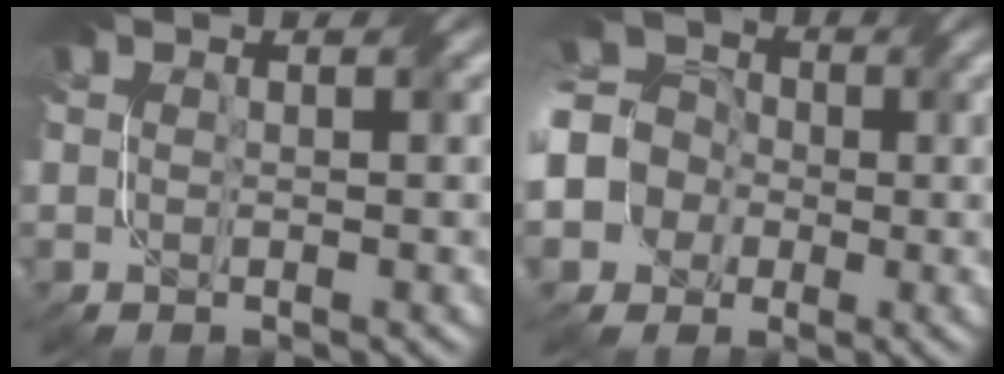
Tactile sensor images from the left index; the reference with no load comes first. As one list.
[{"total": 8.9, "force": [-1.9, 8.1, 3.3], "torque": [-0.093, 0.000, -0.059]}]